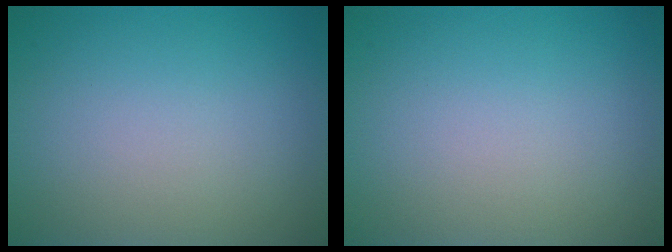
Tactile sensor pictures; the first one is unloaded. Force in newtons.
{"total": 0.0}